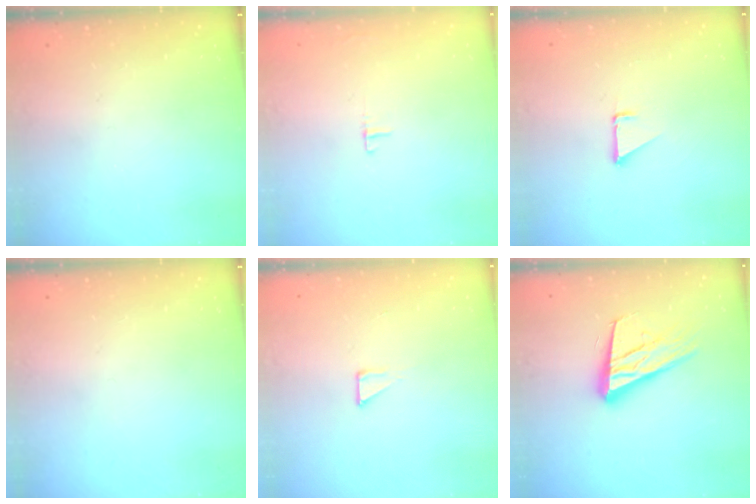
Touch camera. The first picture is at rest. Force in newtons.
{"total": 3.6, "press": 3.5, "slide": 0.3}
{"total": 1.4, "press": 1.3, "slide": 0.1}
{"total": 0.0}
{"total": 3.6, "press": 3.6, "slide": 0.4}
{"total": 18.0, "press": 17.5, "slide": 3.9}